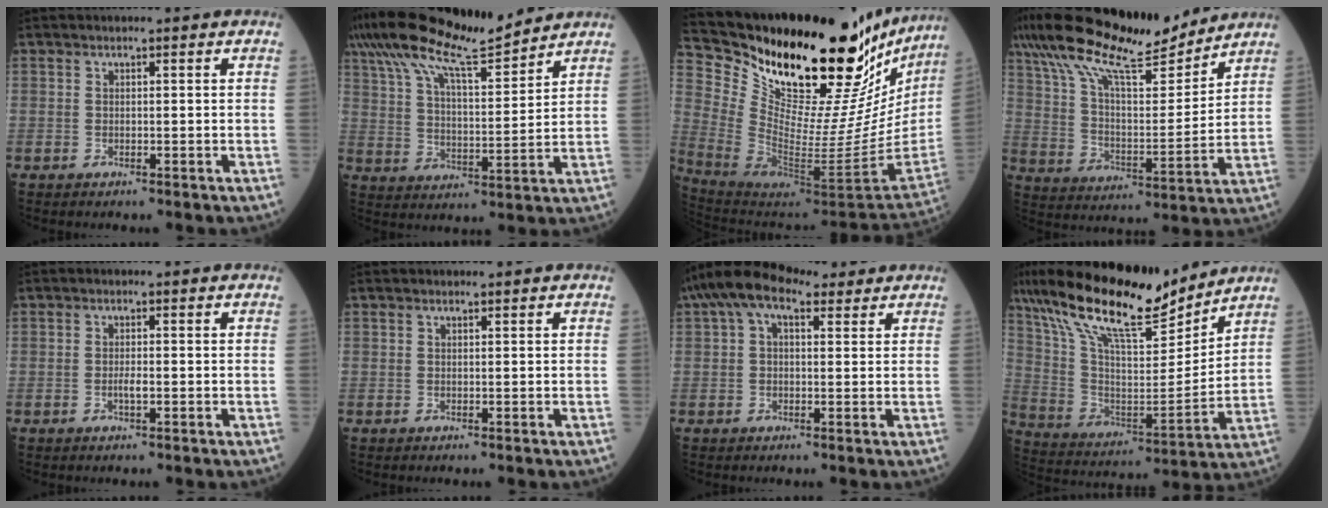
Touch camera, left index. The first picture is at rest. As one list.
[{"total": 16.1, "force": [13.7, 1.8, 8.3], "torque": [-0.161, 0.024, 0.238]}, {"total": 33.6, "force": [28.1, 8.4, 16.4], "torque": [-0.268, -0.097, 0.401]}, {"total": 19.3, "force": [16.1, 3.4, 10.2], "torque": [-0.195, 0.025, 0.277]}, {"total": 1.4, "force": [-0.4, 0.3, 1.3], "torque": [-0.027, 0.000, -0.008]}, {"total": 0.0}, {"total": 8.0, "force": [5.1, 3.6, 5.0], "torque": [-0.106, 0.050, 0.091]}, {"total": 20.0, "force": [16.3, 3.7, 10.9], "torque": [-0.204, 0.007, 0.297]}]